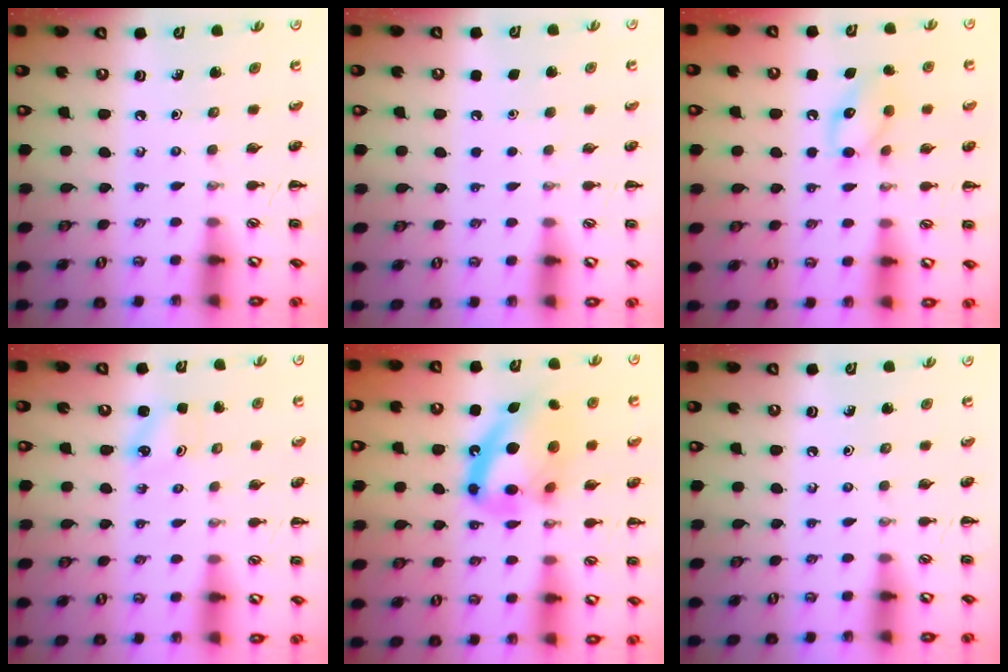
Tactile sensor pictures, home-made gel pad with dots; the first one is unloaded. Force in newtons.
{"total": 1.7, "press": 1.7, "slide": 0.1}
{"total": 10.9, "press": 10.9, "slide": 0.9}
{"total": 1.8, "press": 1.7, "slide": 0.5}
{"total": 16.5, "press": 16.0, "slide": 4.0}
{"total": 0.0}